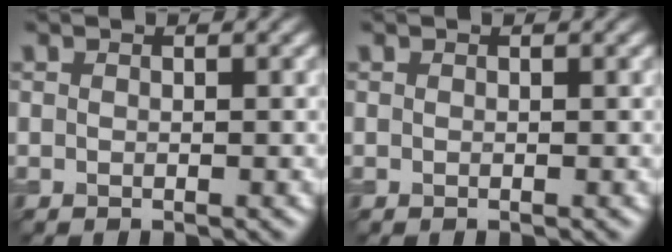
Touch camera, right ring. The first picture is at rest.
{"total": 0.0}